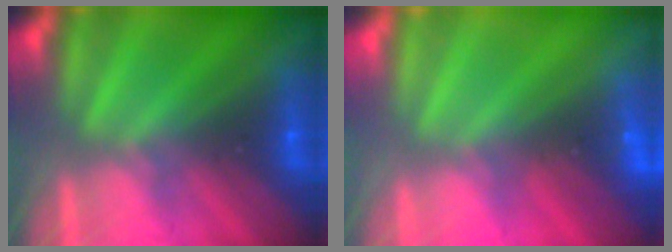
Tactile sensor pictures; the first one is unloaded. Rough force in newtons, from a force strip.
{"total": 2.3}